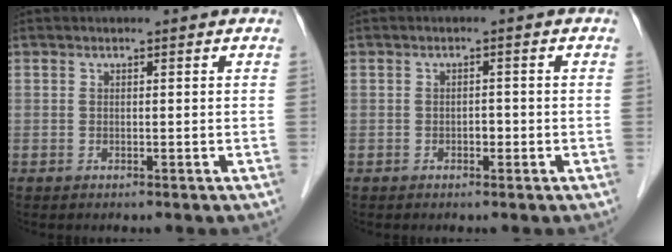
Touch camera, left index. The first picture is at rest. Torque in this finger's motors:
{"motor_torque": [0.02, 0.02, 0.00, 0.00]}